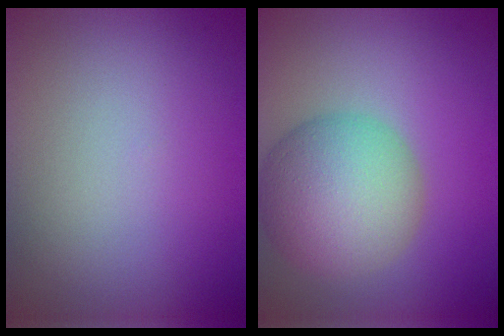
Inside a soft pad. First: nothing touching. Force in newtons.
{"total": 7.6, "press": 7.6, "slide": 0.4}